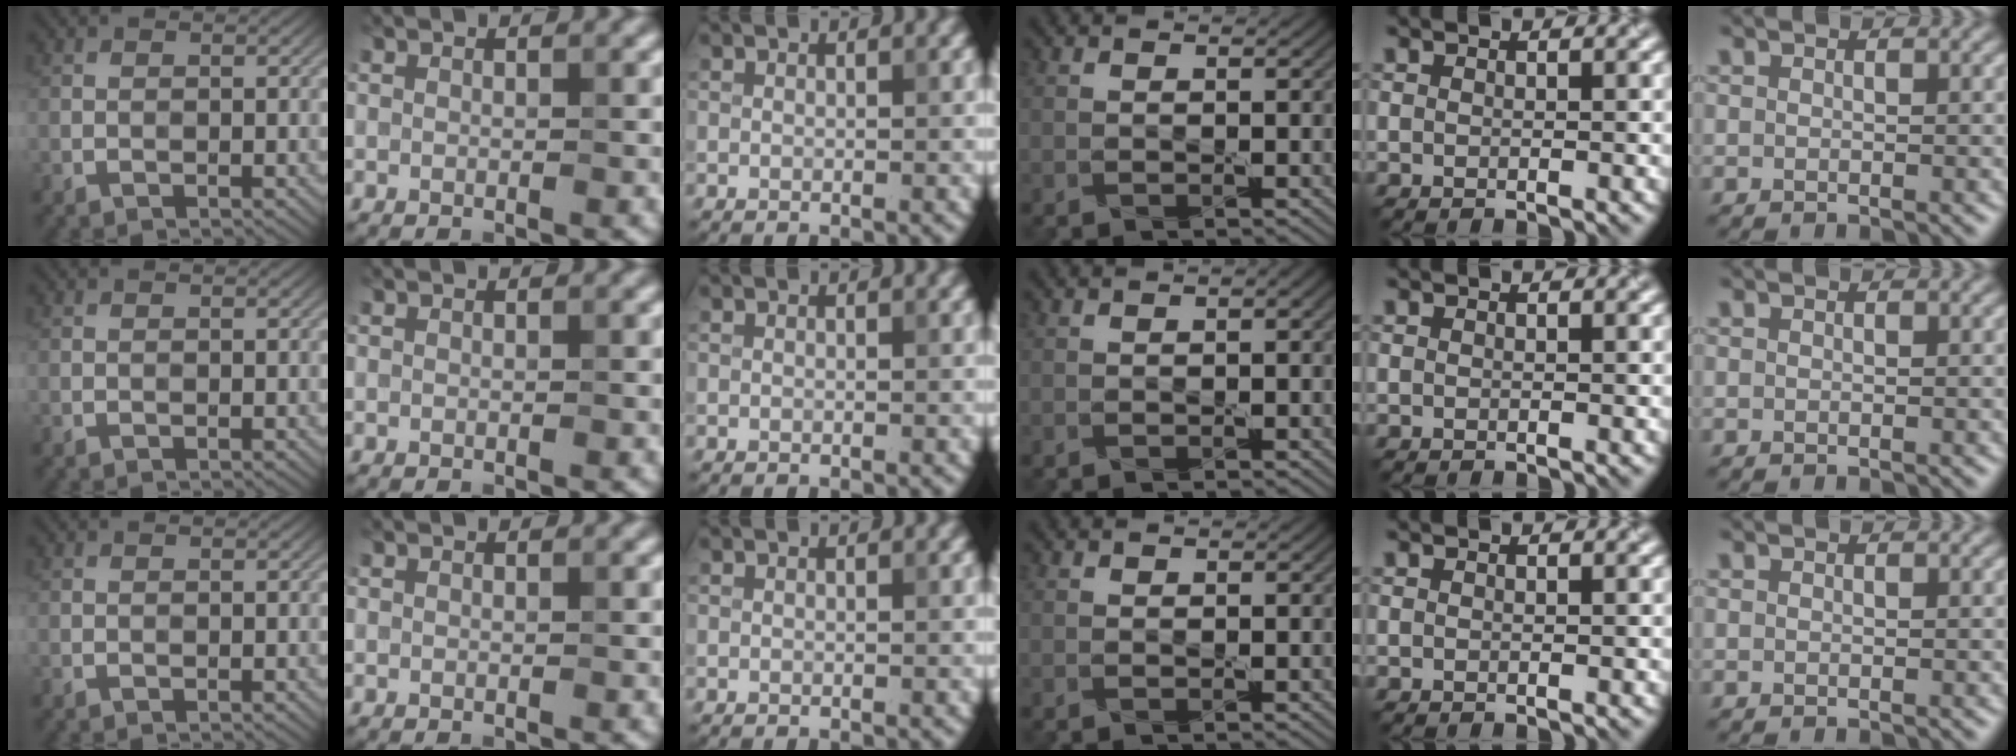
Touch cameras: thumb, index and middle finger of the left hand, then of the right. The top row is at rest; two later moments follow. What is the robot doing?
{"motion": "pour", "object": "sugar"}